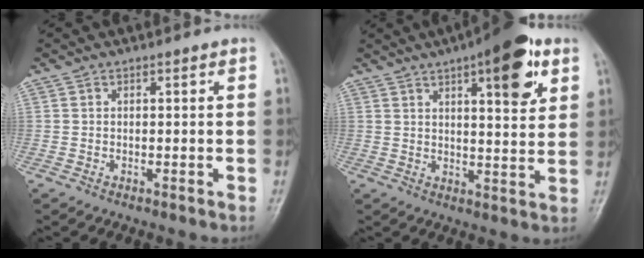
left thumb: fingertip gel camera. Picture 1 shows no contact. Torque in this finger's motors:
{"motor_torque": [2.11, 1.33, 1.74, -0.99, 0.28]}